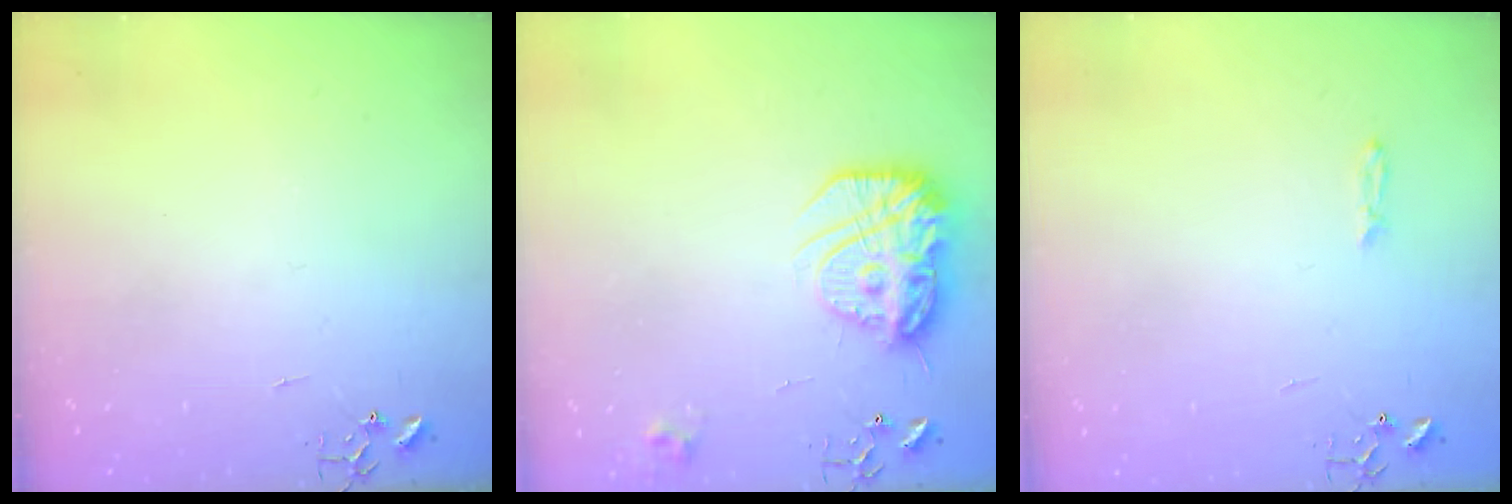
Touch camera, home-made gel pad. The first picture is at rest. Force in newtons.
{"total": 17.7, "press": 17.6, "slide": 1.8}
{"total": 3.6, "press": 3.6, "slide": 0.4}